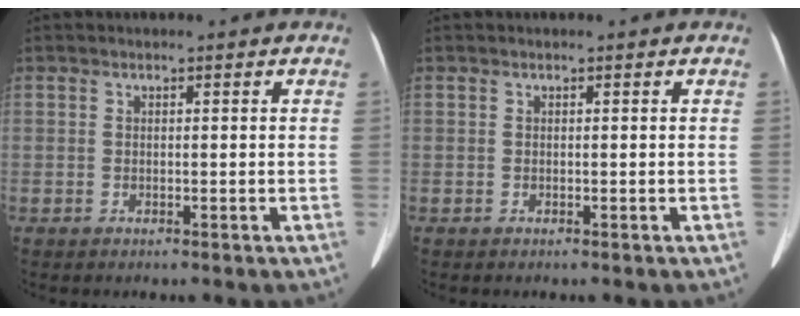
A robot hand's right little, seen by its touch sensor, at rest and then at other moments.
{"total": 0.0}